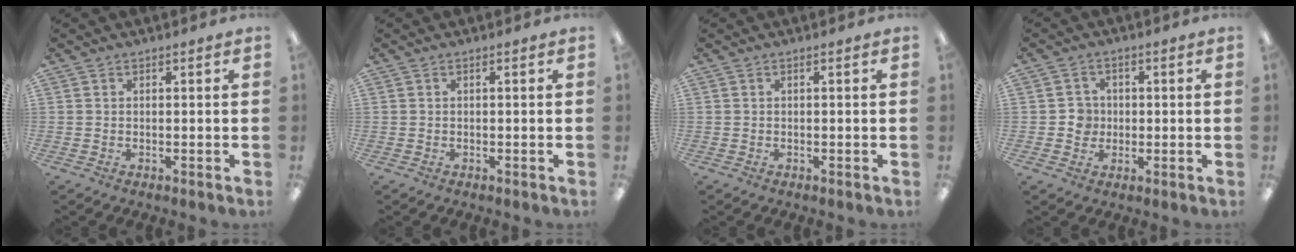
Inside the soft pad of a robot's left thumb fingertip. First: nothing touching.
{"total": 0.0}
{"total": 0.0}
{"total": 4.0, "force": [-0.1, 3.9, 0.6], "torque": [-0.005, 0.002, -0.006]}